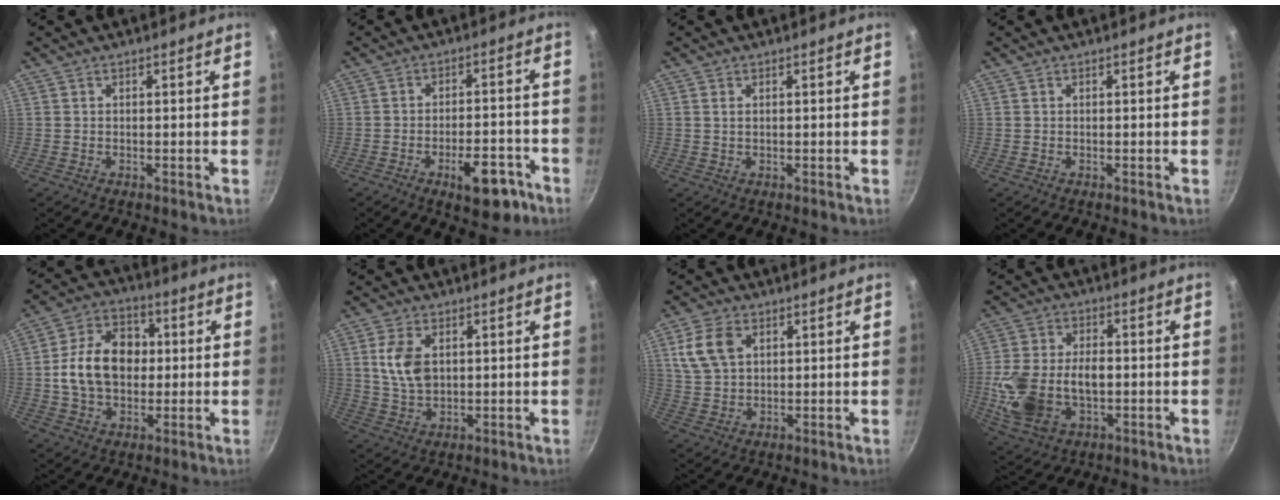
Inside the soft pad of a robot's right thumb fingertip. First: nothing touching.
{"total": 9.9, "force": [-5.1, 4.3, 7.2], "torque": [-0.072, 0.035, -0.062]}
{"total": 1.0, "force": [0.3, 0.6, 0.7], "torque": [-0.013, 0.002, 0.005]}
{"total": 0.0}
{"total": 14.7, "force": [0.5, 10.8, 9.9], "torque": [-0.134, 0.022, -0.001]}
{"total": 8.1, "force": [1.8, 5.2, 6.0], "torque": [-0.108, -0.009, 0.036]}
{"total": 8.6, "force": [3.1, 5.7, 5.6], "torque": [-0.099, -0.003, 0.063]}
{"total": 14.9, "force": [-2.0, 9.8, 11.0], "torque": [-0.208, 0.016, -0.028]}